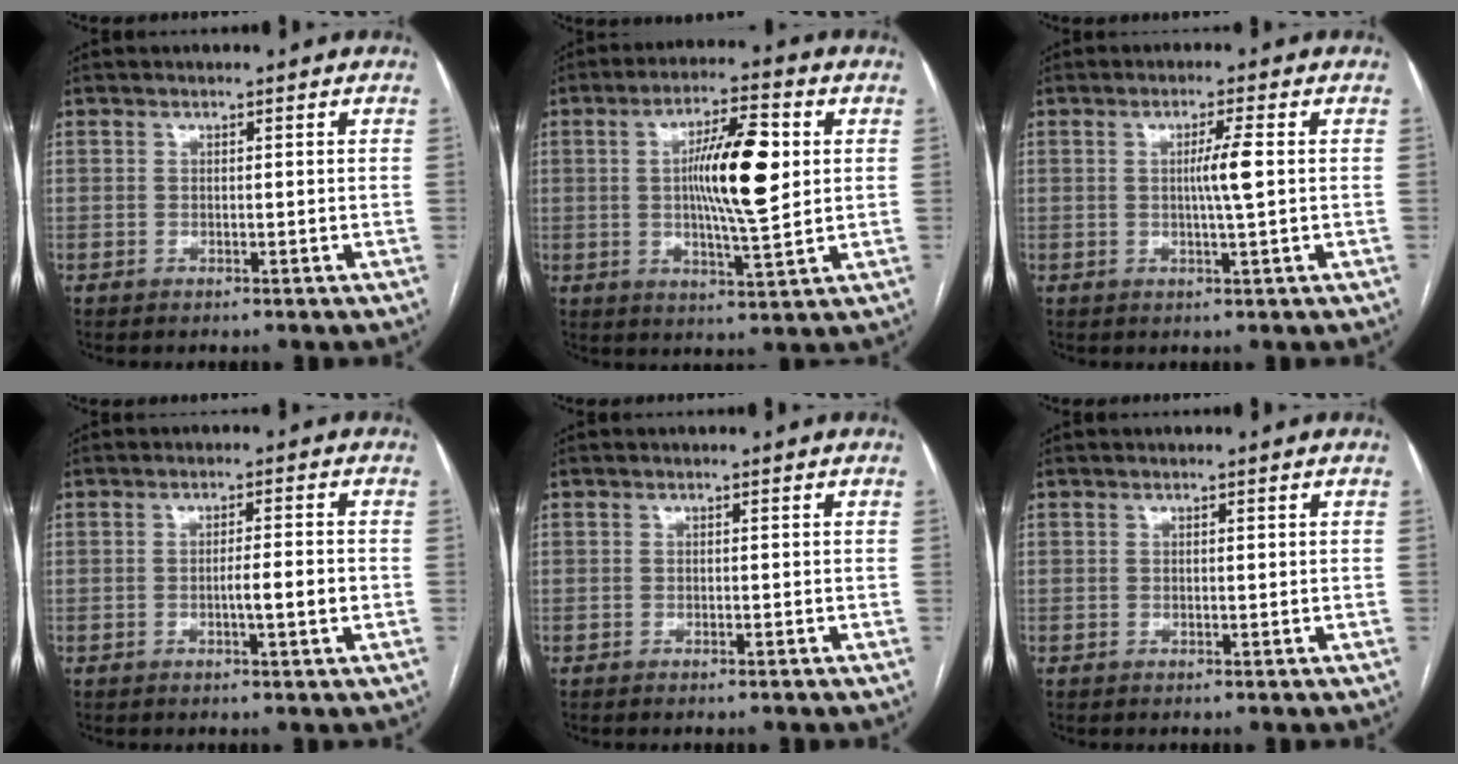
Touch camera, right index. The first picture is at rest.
{"total": 12.0, "force": [1.7, 1.8, 11.7], "torque": [-0.200, 0.006, 0.027]}
{"total": 3.8, "force": [0.3, -0.5, 3.8], "torque": [-0.070, -0.003, 0.005]}
{"total": 4.0, "force": [-0.9, 0.1, 3.8], "torque": [-0.059, 0.000, -0.015]}
{"total": 0.6, "force": [-0.5, 0.0, 0.4], "torque": [-0.013, -0.002, -0.006]}
{"total": 0.0}